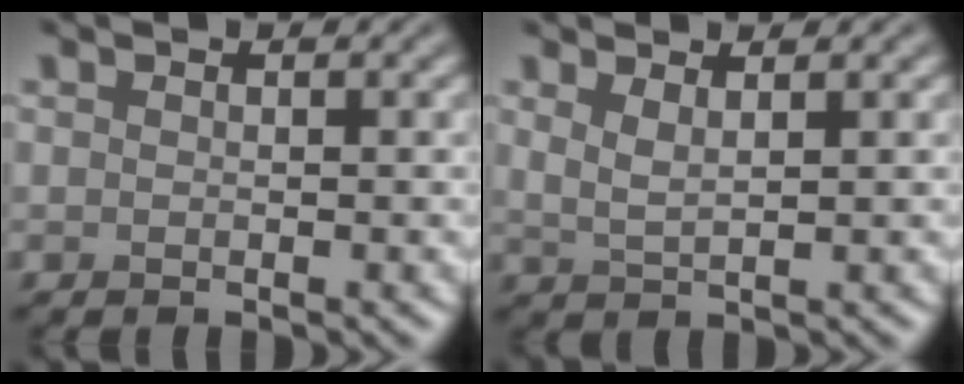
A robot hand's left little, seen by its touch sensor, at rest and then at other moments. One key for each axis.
{"total": 1.9, "fx": 1.2, "fy": 0.6, "fz": 1.4, "tx": -0.024, "ty": -0.003, "tz": 0.023}